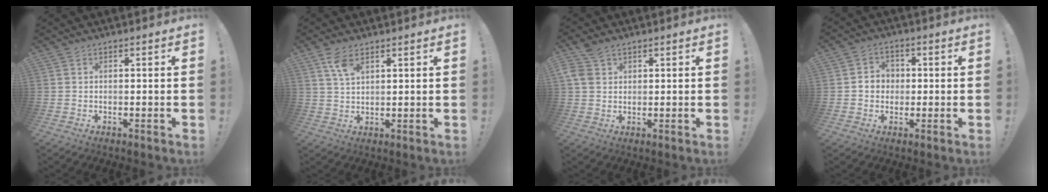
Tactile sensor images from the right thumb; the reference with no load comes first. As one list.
[{"total": 5.2, "force": [3.2, 2.2, 3.4], "torque": [-0.065, -0.011, 0.058]}, {"total": 5.7, "force": [3.3, 3.6, 3.1], "torque": [-0.057, -0.007, 0.067]}, {"total": 5.3, "force": [-0.1, 4.9, 2.1], "torque": [-0.039, 0.014, 0.000]}]